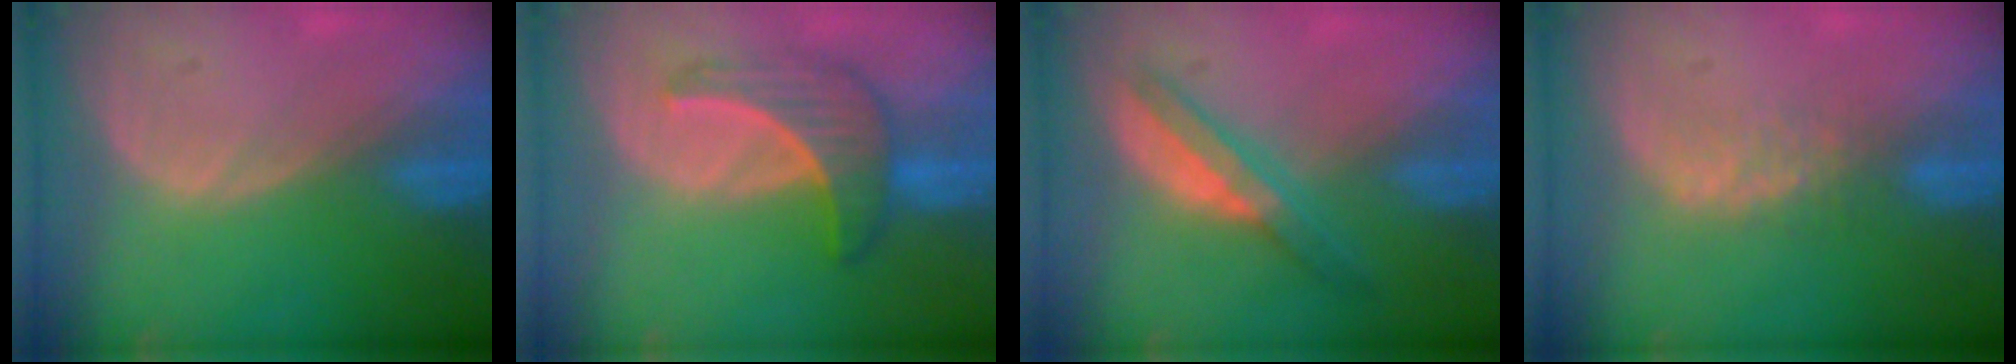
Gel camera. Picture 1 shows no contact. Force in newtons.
{"total": 6.5, "press": 6.4, "slide": 0.9}
{"total": 5.4, "press": 5.0, "slide": 1.8}
{"total": 2.7, "press": 2.7, "slide": 0.6}